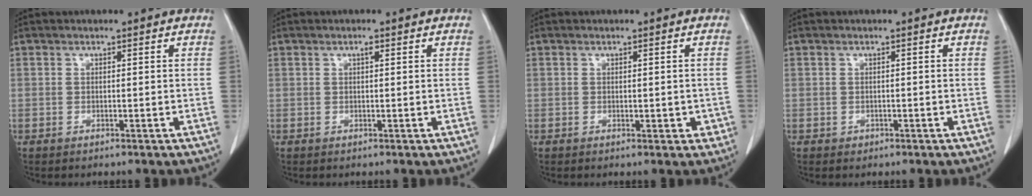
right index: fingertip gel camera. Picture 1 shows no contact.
{"total": 0.7, "force": [0.3, 0.1, 0.6], "torque": [-0.013, 0.001, 0.004]}
{"total": 2.0, "force": [-0.3, 1.0, 1.6], "torque": [-0.015, -0.001, 0.001]}
{"total": 0.6, "force": [-0.3, 0.6, 0.1], "torque": [-0.003, 0.002, -0.003]}